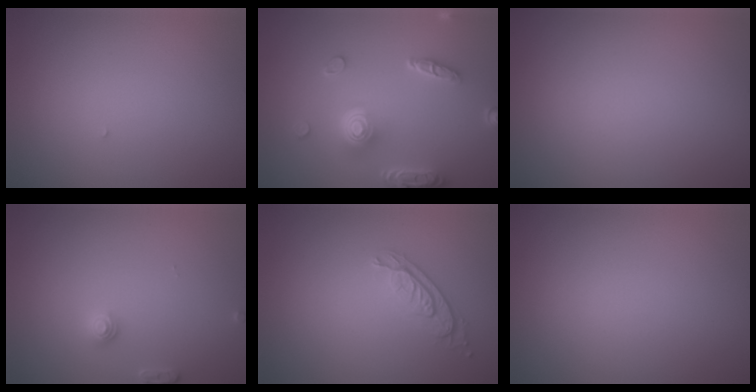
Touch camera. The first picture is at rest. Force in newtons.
{"total": 4.9, "press": 4.0, "slide": 3.0}
{"total": 0.0}
{"total": 1.4, "press": 1.4, "slide": 0.1}
{"total": 2.0, "press": 1.8, "slide": 0.9}
{"total": 0.0}